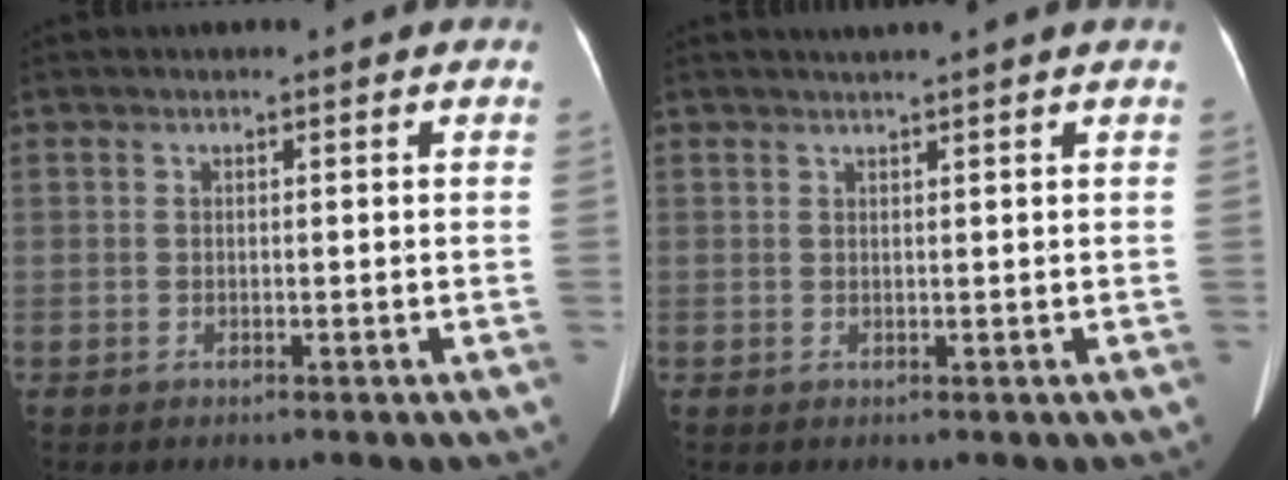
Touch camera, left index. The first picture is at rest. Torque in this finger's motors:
{"motor_torque": [-0.15, -0.11, -0.09, -0.04]}